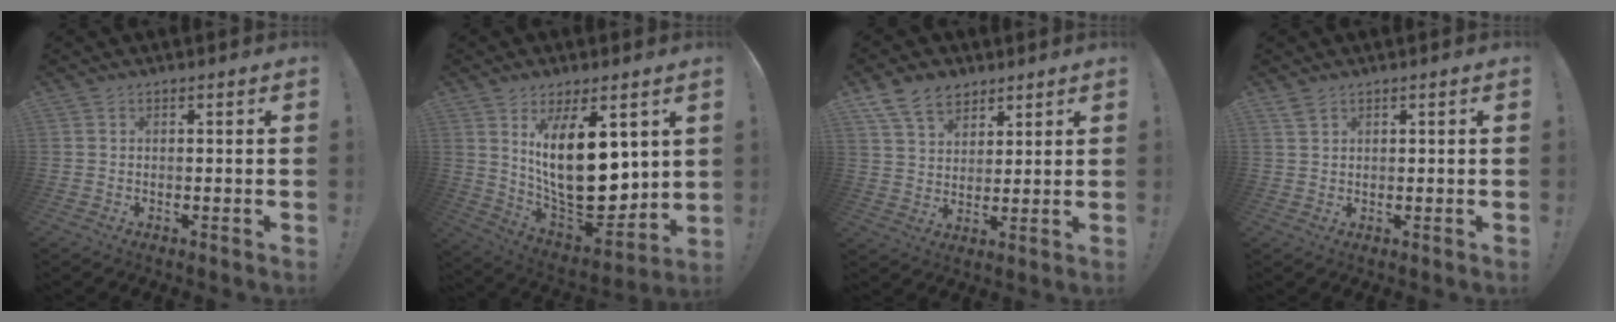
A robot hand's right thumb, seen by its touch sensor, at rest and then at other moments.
{"total": 21.3, "force": [5.2, 10.1, 18.1], "torque": [-0.313, -0.052, 0.094]}
{"total": 10.3, "force": [6.8, 6.8, 3.9], "torque": [-0.074, -0.031, 0.133]}
{"total": 2.2, "force": [1.6, 0.9, 1.2], "torque": [-0.020, -0.005, 0.030]}